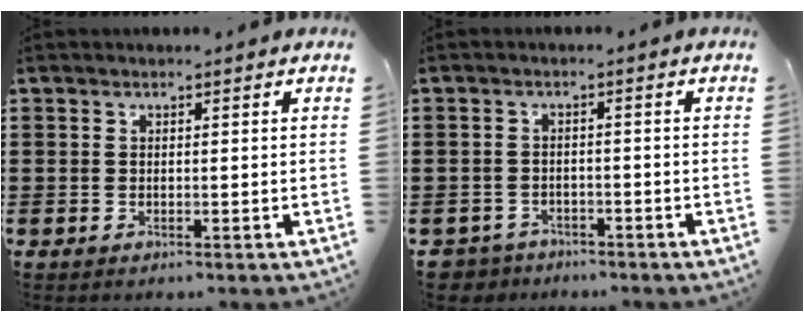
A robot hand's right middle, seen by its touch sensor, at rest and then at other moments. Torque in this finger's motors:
{"motor_torque": [-0.26, 0.17, 0.02, -0.03]}